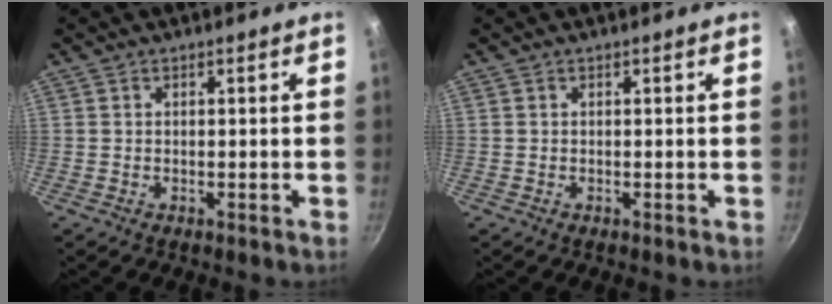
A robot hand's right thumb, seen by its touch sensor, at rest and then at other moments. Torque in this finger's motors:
{"motor_torque": [0.00, 0.00, 0.00, 0.00, 0.00]}